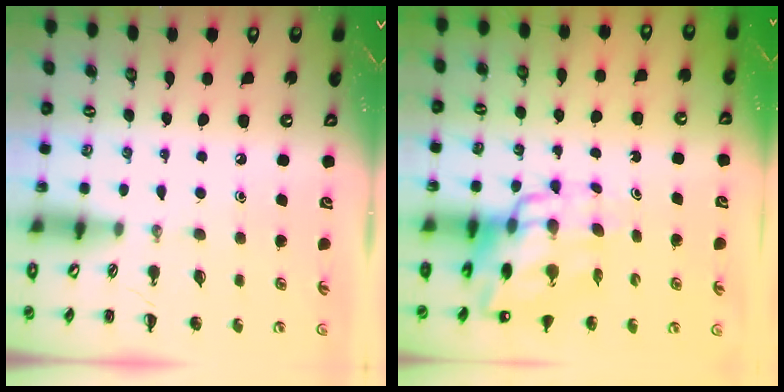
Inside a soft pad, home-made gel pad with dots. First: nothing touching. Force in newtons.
{"total": 14.0, "press": 13.2, "slide": 4.4}